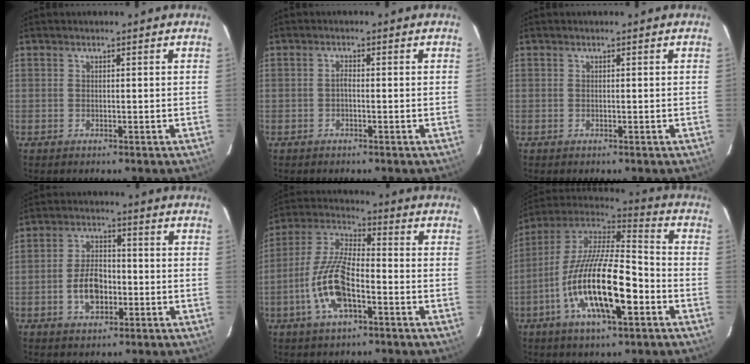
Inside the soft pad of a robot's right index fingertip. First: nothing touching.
{"total": 0.9, "force": [-0.5, 0.4, 0.7], "torque": [-0.012, 0.006, -0.010]}
{"total": 0.0}
{"total": 7.5, "force": [-2.3, 4.6, 5.5], "torque": [-0.107, 0.013, -0.033]}
{"total": 13.0, "force": [-4.7, 4.9, 11.1], "torque": [-0.239, 0.000, -0.091]}
{"total": 21.5, "force": [-7.4, 6.8, 19.0], "torque": [-0.357, -0.019, -0.141]}